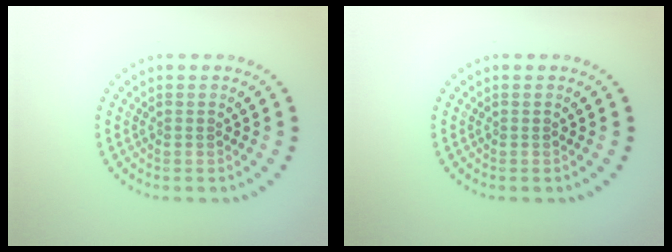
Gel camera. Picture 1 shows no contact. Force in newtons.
{"total": 0.0}